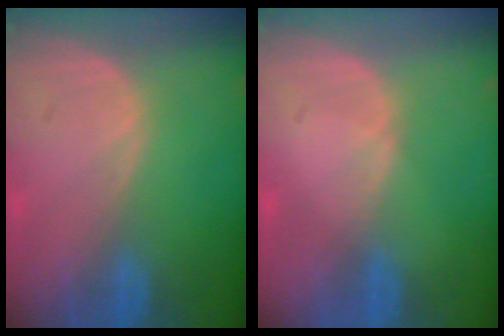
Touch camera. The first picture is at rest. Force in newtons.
{"total": 0.6, "press": 0.5, "slide": 0.2}